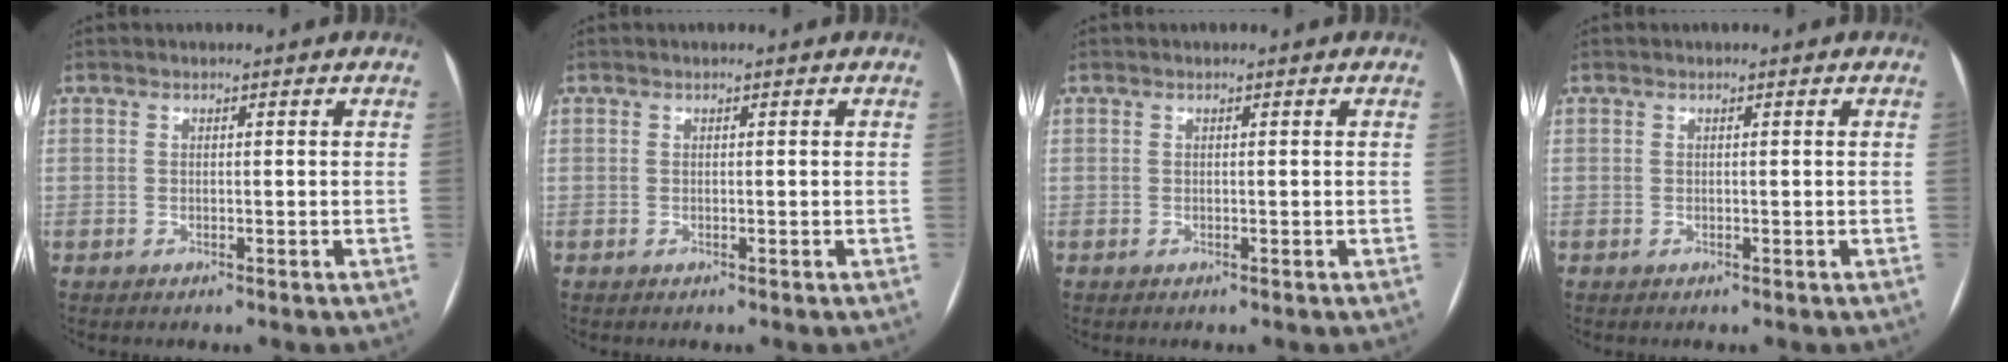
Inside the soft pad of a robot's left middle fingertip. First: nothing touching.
{"total": 0.0}
{"total": 0.0}
{"total": 0.0}